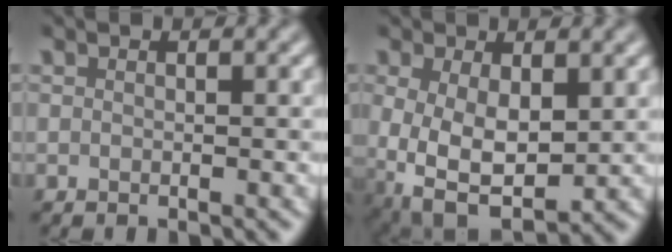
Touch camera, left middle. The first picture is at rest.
{"total": 6.9, "force": [-0.6, 3.9, 5.6], "torque": [-0.126, -0.020, -0.001]}